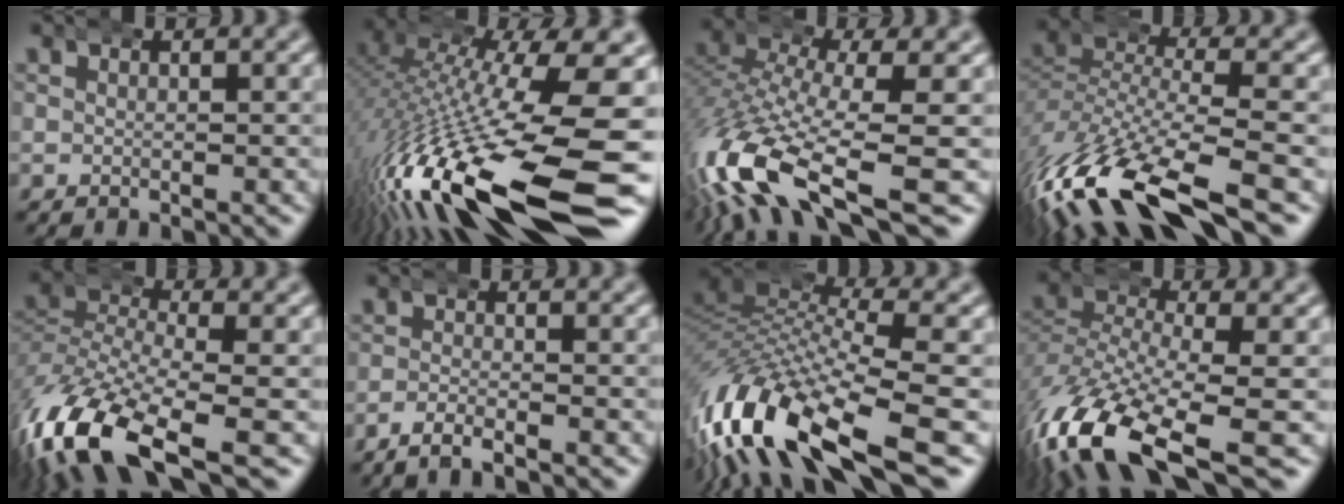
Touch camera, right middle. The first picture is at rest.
{"total": 16.3, "force": [-5.9, 6.5, 13.7], "torque": [-0.245, -0.050, -0.059]}
{"total": 10.3, "force": [-4.5, 5.1, 7.7], "torque": [-0.196, -0.046, -0.055]}
{"total": 9.5, "force": [-4.3, 3.8, 7.5], "torque": [-0.174, -0.034, -0.054]}
{"total": 10.1, "force": [-5.2, 5.2, 6.9], "torque": [-0.178, -0.047, -0.064]}
{"total": 2.1, "force": [-1.9, 0.2, 1.0], "torque": [-0.020, 0.000, -0.036]}
{"total": 11.7, "force": [-4.1, 6.5, 8.8], "torque": [-0.205, -0.036, -0.054]}
{"total": 9.2, "force": [-4.7, 4.3, 6.7], "torque": [-0.159, -0.040, -0.059]}